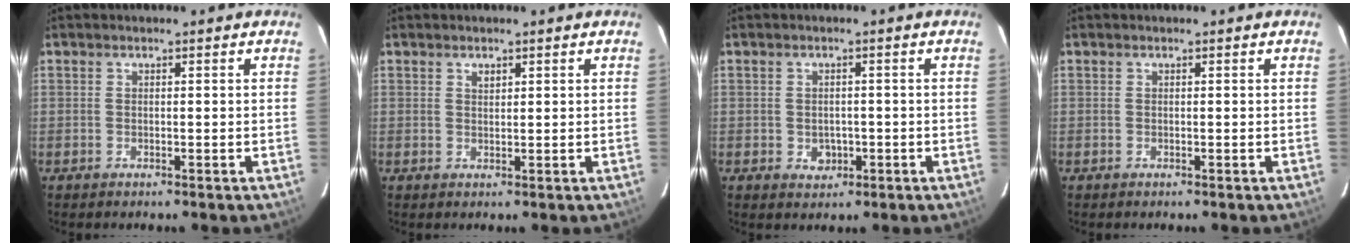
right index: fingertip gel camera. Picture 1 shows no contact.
{"total": 1.1, "force": [0.7, 0.6, 0.6], "torque": [-0.009, 0.003, 0.013]}
{"total": 3.1, "force": [-0.7, 2.7, 1.4], "torque": [-0.025, 0.004, 0.001]}
{"total": 0.0}